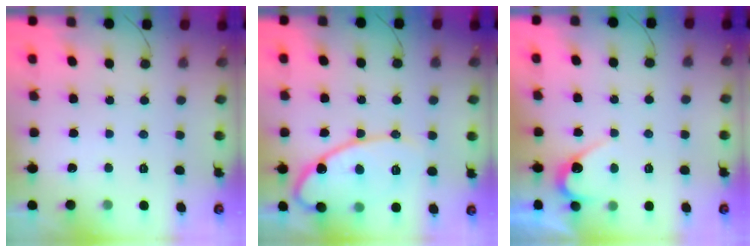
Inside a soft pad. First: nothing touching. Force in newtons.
{"total": 13.2, "press": 13.2, "slide": 0.9}
{"total": 5.4, "press": 5.4, "slide": 0.3}